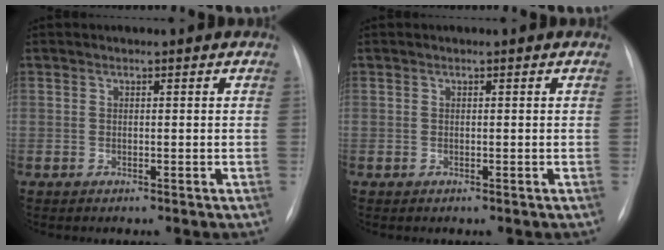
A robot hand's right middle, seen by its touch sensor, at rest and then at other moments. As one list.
[{"total": 0.0}]